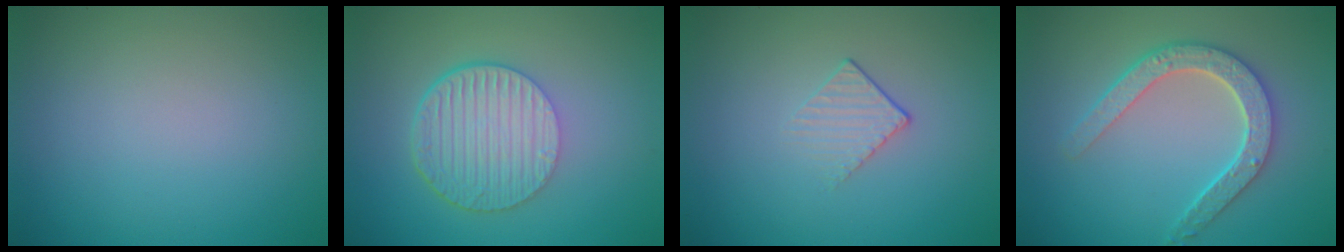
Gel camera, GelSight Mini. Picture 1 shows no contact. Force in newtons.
{"total": 6.7, "press": 4.4, "slide": 5.0}
{"total": 1.3, "press": 0.7, "slide": 1.1}
{"total": 4.8, "press": 3.7, "slide": 3.0}